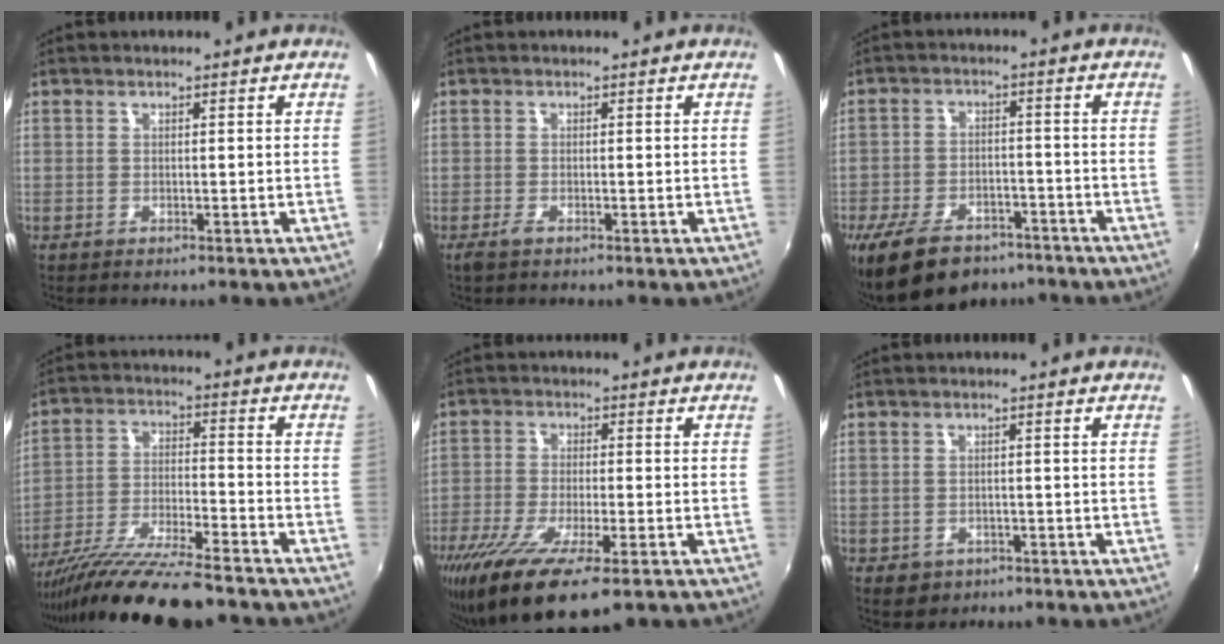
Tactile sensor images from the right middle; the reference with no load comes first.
{"total": 1.6, "force": [-1.1, 0.5, 1.0], "torque": [-0.021, -0.006, -0.022]}
{"total": 15.2, "force": [-10.9, 7.5, 7.5], "torque": [-0.172, -0.014, -0.170]}
{"total": 16.5, "force": [-13.8, 1.8, 9.0], "torque": [-0.178, -0.036, -0.237]}
{"total": 14.3, "force": [-8.8, 3.4, 10.8], "torque": [-0.220, -0.054, -0.153]}
{"total": 3.9, "force": [-1.8, 3.0, 1.5], "torque": [-0.036, -0.006, -0.020]}